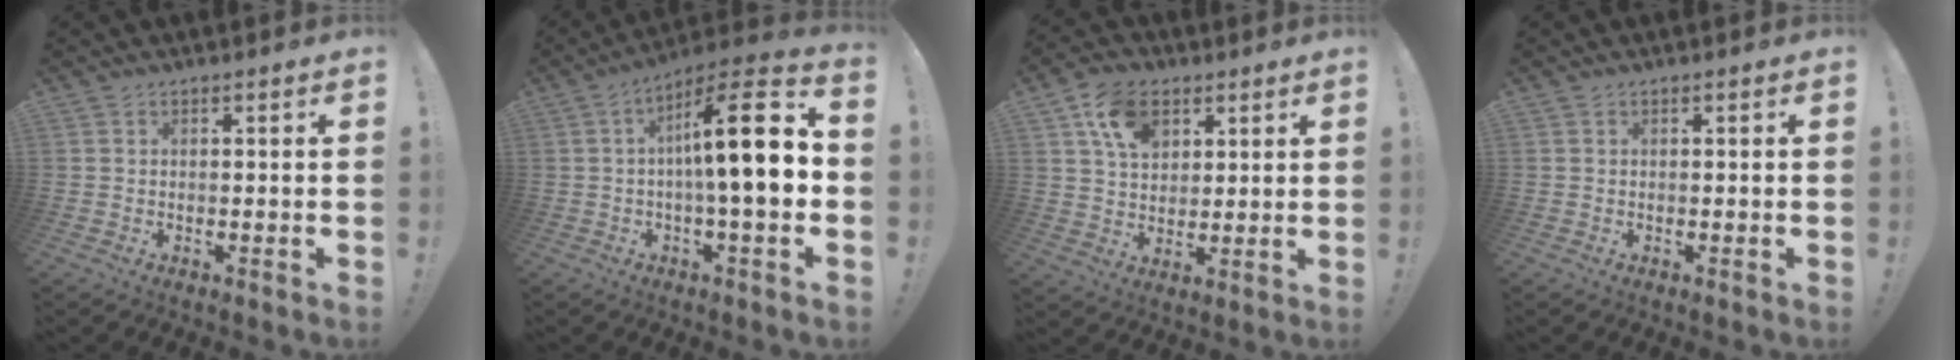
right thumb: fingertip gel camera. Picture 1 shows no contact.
{"total": 17.4, "force": [1.1, 2.9, 17.2], "torque": [-0.278, -0.004, 0.004]}
{"total": 12.0, "force": [5.9, 8.6, 6.0], "torque": [-0.100, -0.012, 0.114]}
{"total": 0.0}